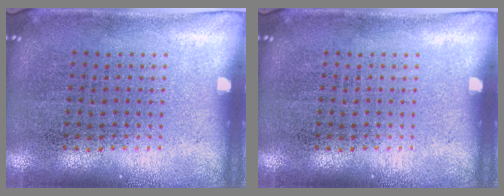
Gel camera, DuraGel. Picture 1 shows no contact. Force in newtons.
{"total": 0.0}